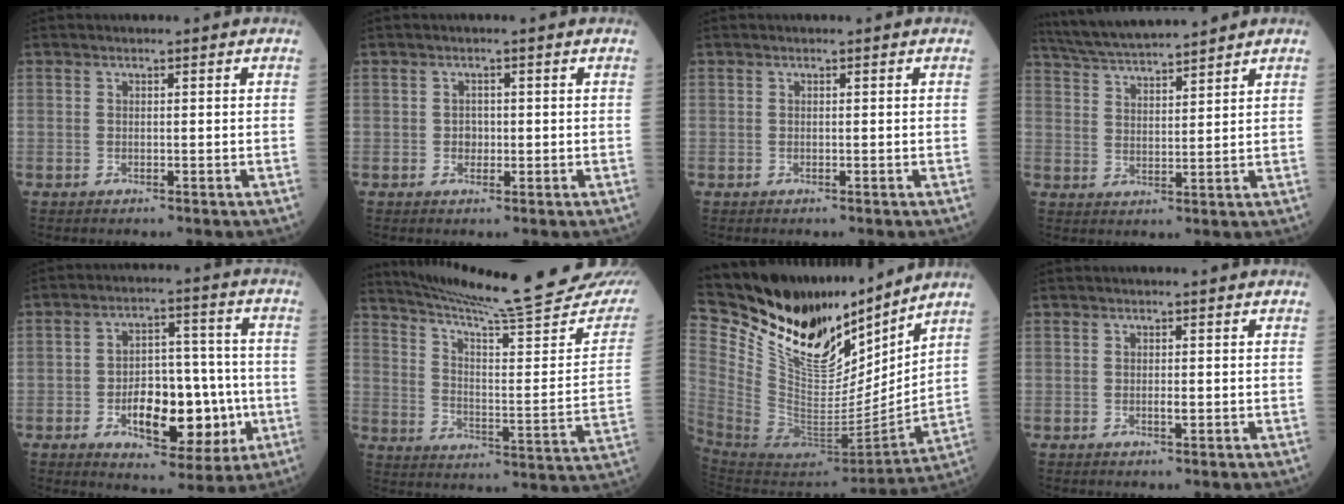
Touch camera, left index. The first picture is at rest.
{"total": 1.4, "force": [-0.2, 1.1, 0.8], "torque": [-0.013, 0.003, -0.003]}
{"total": 0.0}
{"total": 10.5, "force": [9.7, 0.1, 3.9], "torque": [-0.078, 0.023, 0.171]}
{"total": 13.4, "force": [-4.0, 6.6, 11.0], "torque": [-0.169, 0.017, -0.052]}
{"total": 26.9, "force": [24.2, 0.4, 11.8], "torque": [-0.185, -0.094, 0.316]}
{"total": 21.8, "force": [18.6, 6.1, 9.6], "torque": [-0.194, -0.030, 0.340]}
{"total": 0.9, "force": [0.0, 0.1, 0.9], "torque": [-0.014, -0.001, 0.001]}